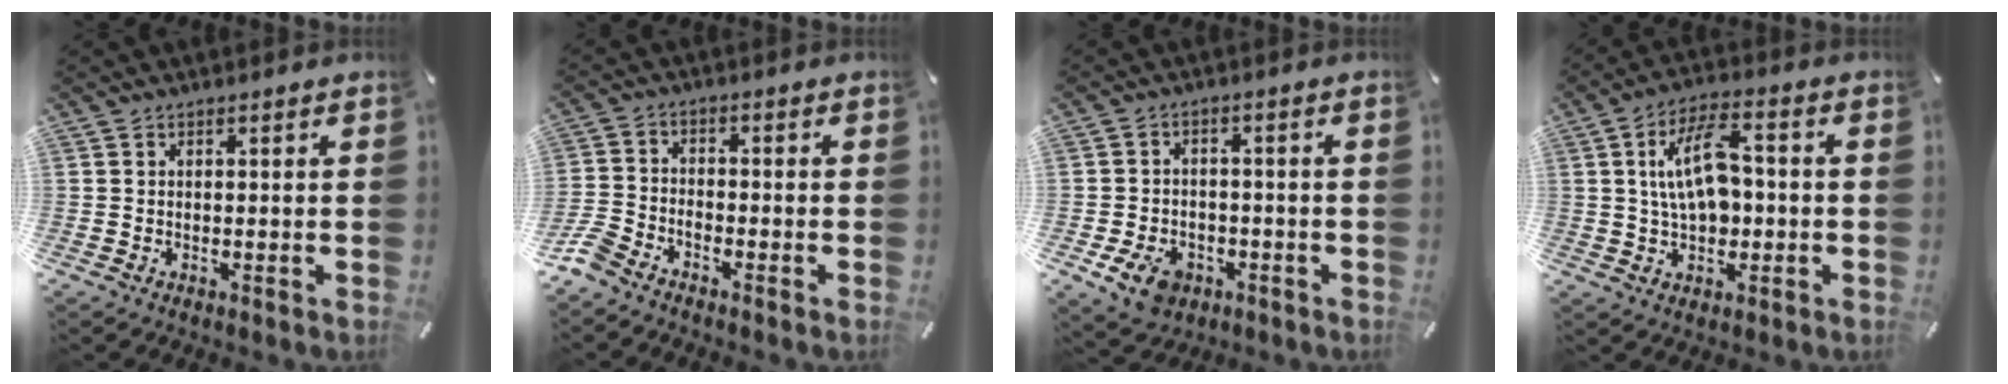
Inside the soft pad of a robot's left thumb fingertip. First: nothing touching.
{"total": 5.7, "force": [-4.8, 2.0, 2.2], "torque": [-0.071, 0.006, -0.100]}
{"total": 7.0, "force": [-3.4, 5.1, 3.5], "torque": [-0.077, 0.016, -0.062]}
{"total": 12.2, "force": [0.8, 6.7, 10.1], "torque": [-0.200, 0.008, 0.013]}